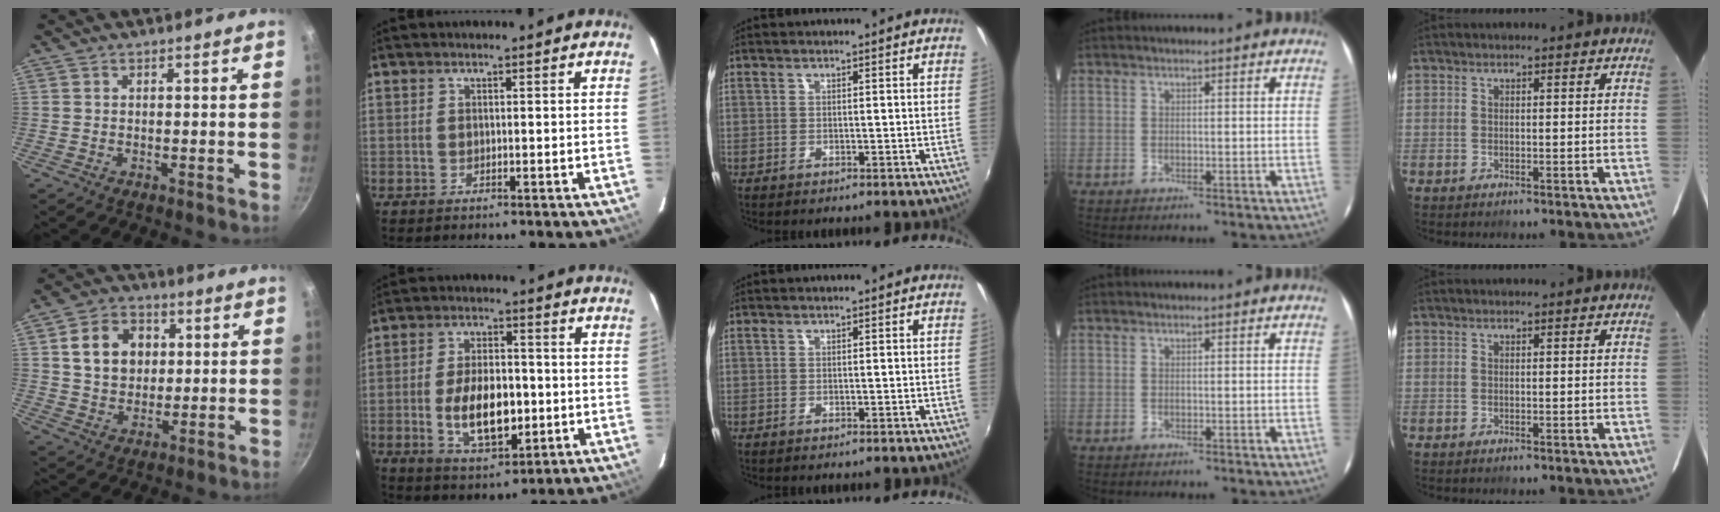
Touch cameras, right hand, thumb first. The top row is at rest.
{"thumb": {"total": 11.3, "force": [2.5, 9.0, 6.3], "torque": [-0.081, 0.006, 0.038]}, "index": {"total": 12.4, "force": [-2.3, 6.3, 10.5], "torque": [-0.198, 0.001, -0.028]}}